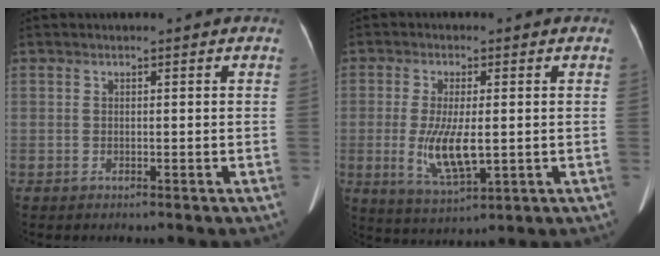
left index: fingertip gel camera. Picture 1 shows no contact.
{"total": 7.7, "force": [-0.7, 2.3, 7.4], "torque": [-0.153, -0.018, -0.006]}